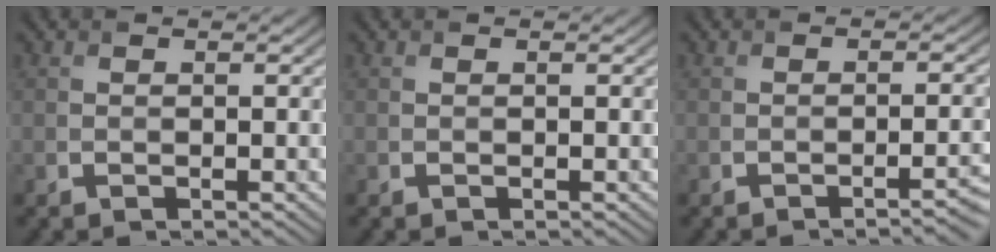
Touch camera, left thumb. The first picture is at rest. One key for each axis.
{"total": 0.0}
{"total": 2.7, "fx": -1.6, "fy": 0.6, "fz": 2.1, "tx": -0.022, "ty": 0.006, "tz": -0.031}